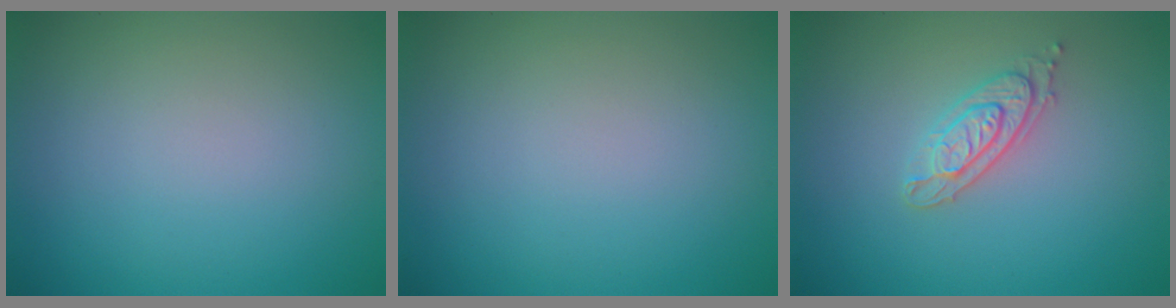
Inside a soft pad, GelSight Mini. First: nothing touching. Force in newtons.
{"total": 0.0}
{"total": 2.4, "press": 2.2, "slide": 0.8}